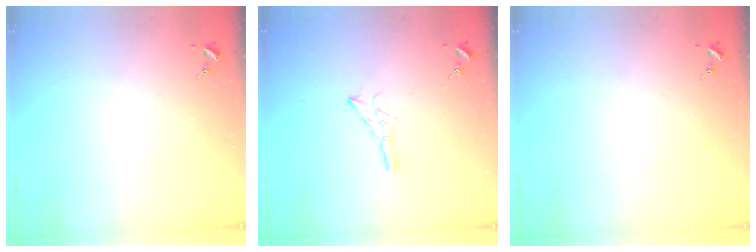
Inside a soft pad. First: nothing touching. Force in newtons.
{"total": 5.3, "press": 5.3, "slide": 0.2}
{"total": 0.0}